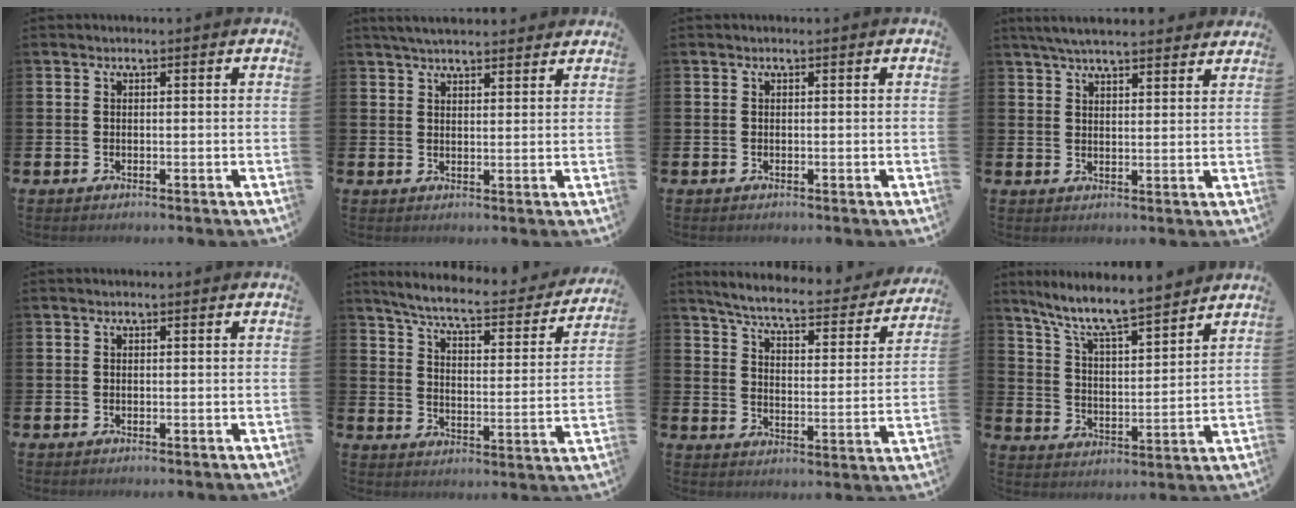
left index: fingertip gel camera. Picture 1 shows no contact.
{"total": 3.9, "force": [3.7, 0.7, 1.0], "torque": [-0.020, -0.010, 0.068]}
{"total": 0.0}
{"total": 5.3, "force": [5.0, 0.8, 1.6], "torque": [-0.037, -0.016, 0.091]}
{"total": 0.0}
{"total": 6.8, "force": [6.2, 0.7, 2.7], "torque": [-0.071, -0.048, 0.098]}
{"total": 6.2, "force": [5.7, 0.8, 2.3], "torque": [-0.070, -0.043, 0.091]}
{"total": 8.7, "force": [8.0, 0.7, 3.4], "torque": [-0.094, -0.053, 0.139]}